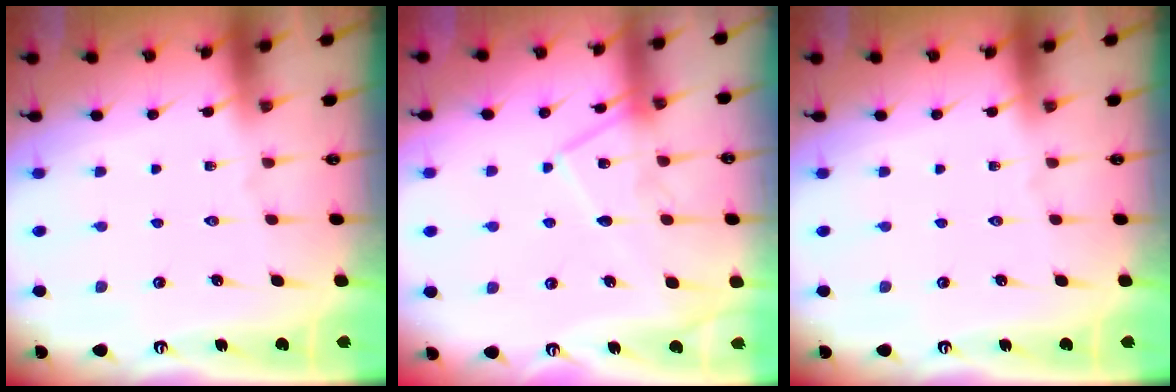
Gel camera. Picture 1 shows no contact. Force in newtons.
{"total": 12.8, "press": 12.7, "slide": 1.1}
{"total": 0.0}